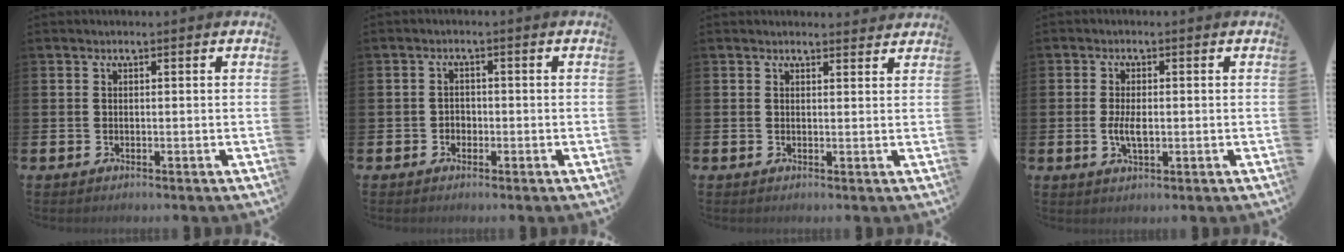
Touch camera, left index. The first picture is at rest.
{"total": 1.6, "force": [-0.7, 1.4, 0.4], "torque": [-0.009, 0.004, -0.017]}
{"total": 1.6, "force": [1.5, 0.4, 0.0], "torque": [0.007, -0.006, 0.026]}
{"total": 3.4, "force": [-0.3, 1.5, 3.0], "torque": [-0.055, 0.003, -0.007]}